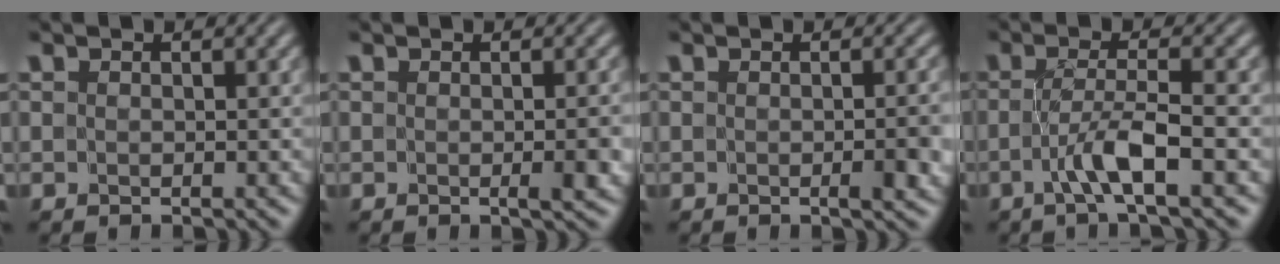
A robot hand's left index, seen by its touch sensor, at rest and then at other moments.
{"total": 1.9, "force": [-0.4, 0.1, 1.8], "torque": [-0.025, -0.008, -0.003]}
{"total": 2.1, "force": [-0.5, 0.2, 2.0], "torque": [-0.027, -0.007, -0.004]}
{"total": 3.5, "force": [-1.5, 0.1, 3.2], "torque": [-0.062, 0.001, -0.032]}